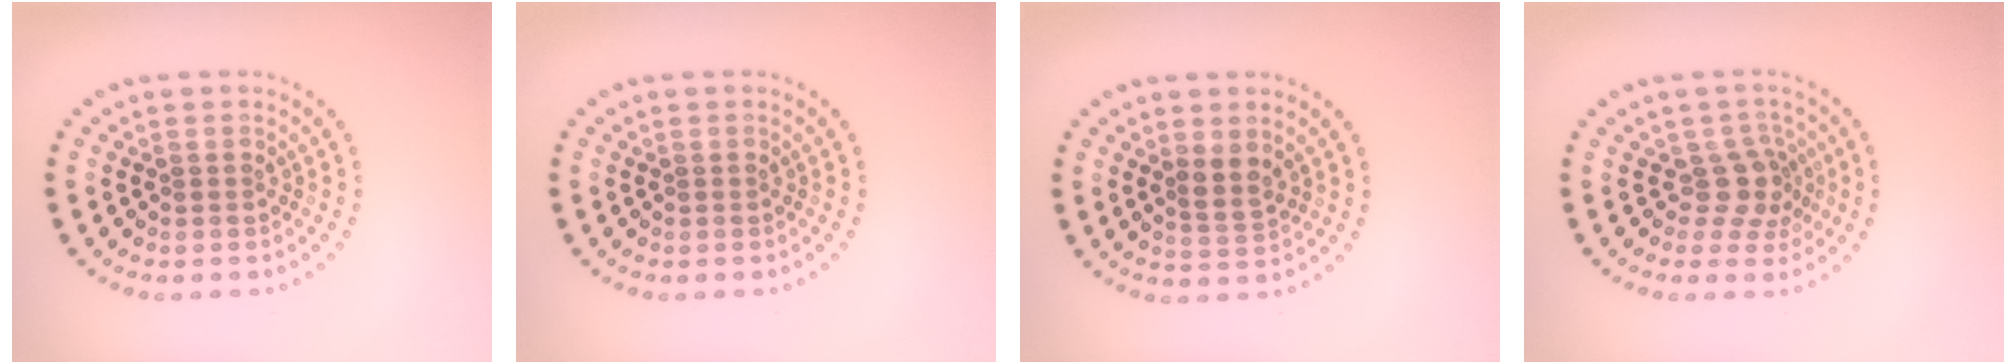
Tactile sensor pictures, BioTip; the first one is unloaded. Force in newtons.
{"total": 0.0}
{"total": 2.0, "press": 1.8, "slide": 0.9}
{"total": 2.9, "press": 2.2, "slide": 1.8}